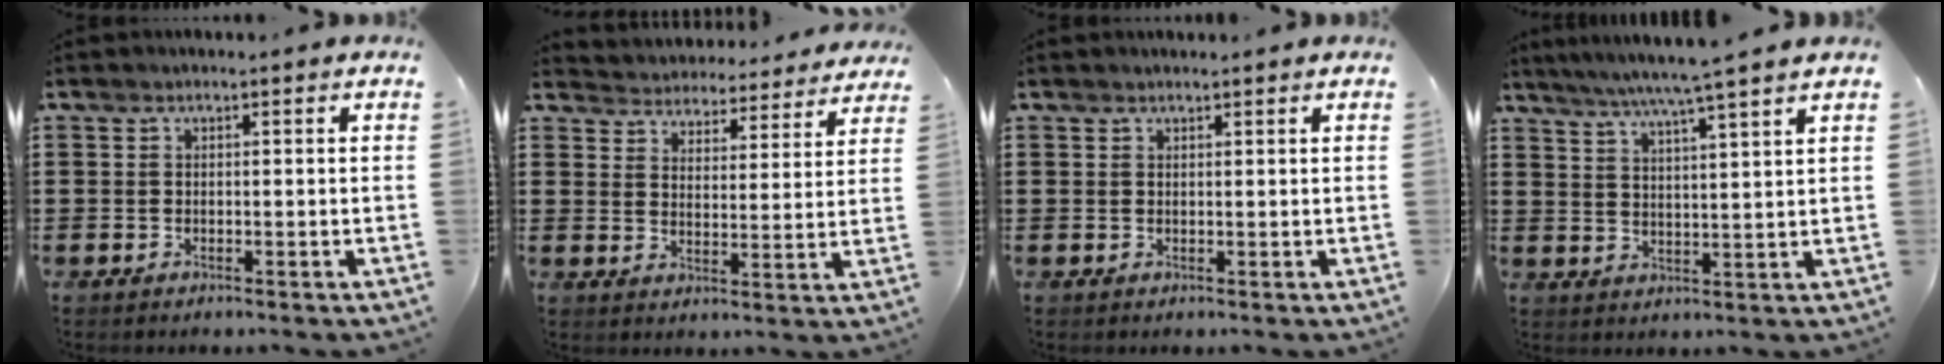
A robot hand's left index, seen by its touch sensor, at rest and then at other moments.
{"total": 4.0, "force": [4.0, 0.0, -0.6], "torque": [-0.014, -0.037, 0.065]}
{"total": 0.5, "force": [0.5, -0.1, 0.2], "torque": [-0.005, -0.002, 0.010]}
{"total": 5.6, "force": [4.6, -1.5, 2.8], "torque": [-0.069, -0.026, 0.075]}